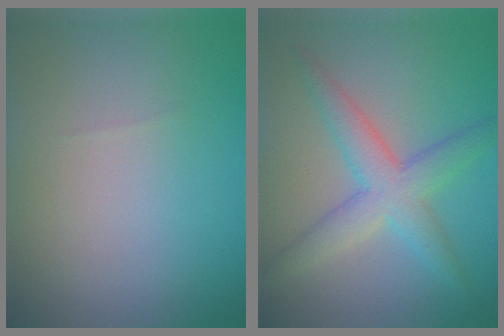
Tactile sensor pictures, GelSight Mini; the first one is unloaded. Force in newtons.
{"total": 4.4, "press": 4.4, "slide": 0.2}